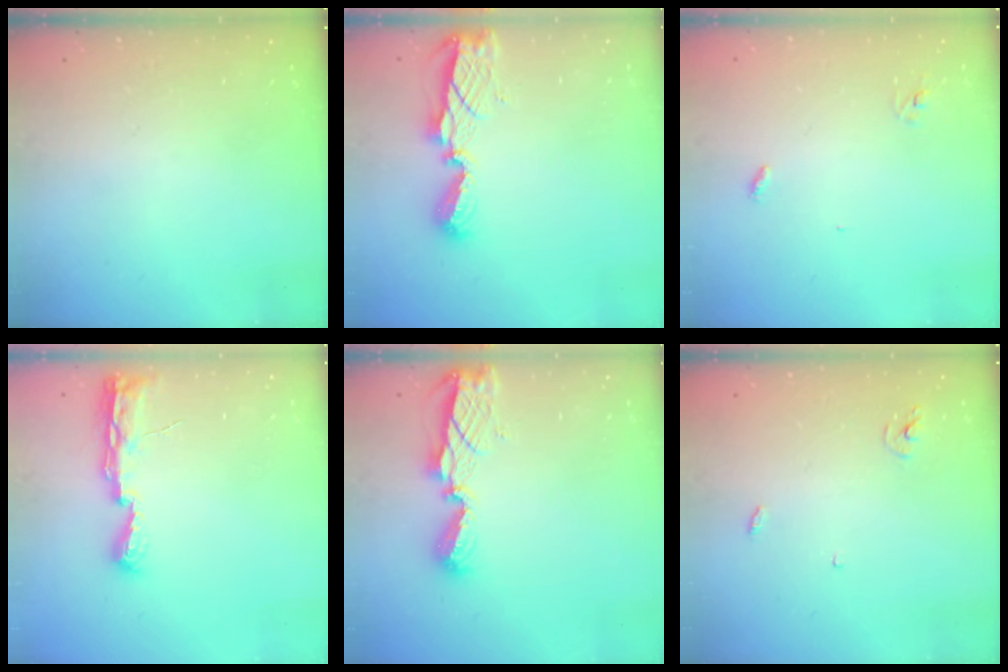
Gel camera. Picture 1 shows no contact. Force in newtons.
{"total": 8.5, "press": 8.5, "slide": 0.3}
{"total": 2.8, "press": 2.8, "slide": 0.2}
{"total": 8.9, "press": 8.5, "slide": 2.3}
{"total": 8.5, "press": 8.5, "slide": 0.3}
{"total": 2.9, "press": 2.9, "slide": 0.2}